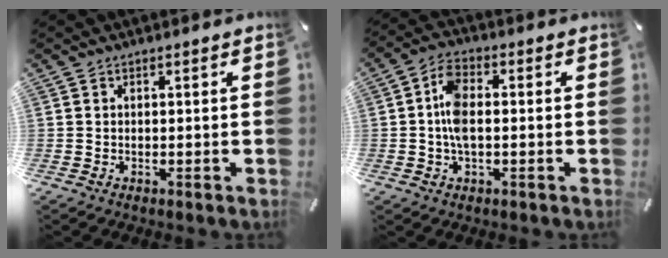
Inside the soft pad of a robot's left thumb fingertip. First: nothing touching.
{"total": 6.9, "force": [-0.4, 3.6, 5.9], "torque": [-0.130, 0.002, -0.011]}